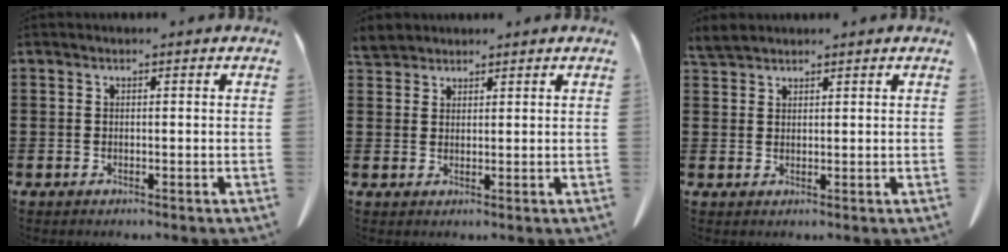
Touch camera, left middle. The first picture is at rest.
{"total": 2.8, "force": [2.6, 0.8, 0.3], "torque": [-0.015, -0.001, 0.053]}
{"total": 2.6, "force": [2.5, 0.6, 0.6], "torque": [-0.020, 0.003, 0.049]}